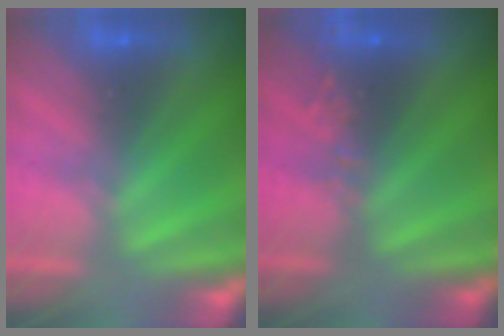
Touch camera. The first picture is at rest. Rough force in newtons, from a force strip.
{"total": 2.4}